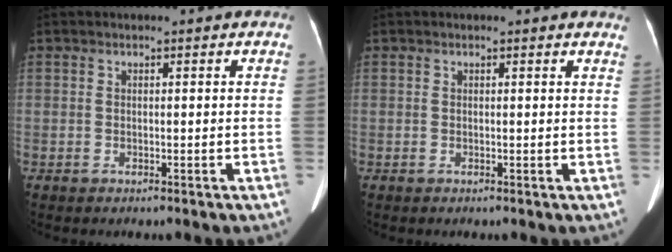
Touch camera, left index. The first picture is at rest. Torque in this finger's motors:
{"motor_torque": [-0.12, -0.20, 0.01, 0.01]}